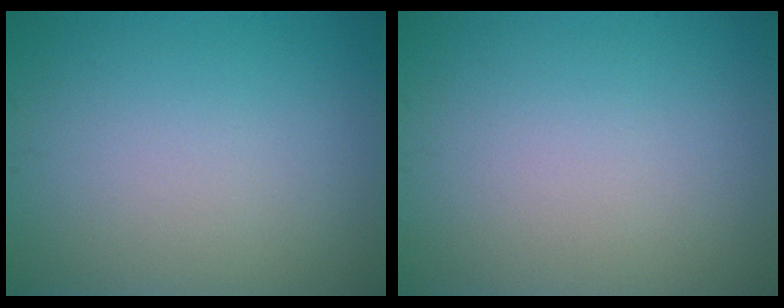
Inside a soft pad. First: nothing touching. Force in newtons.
{"total": 0.0}